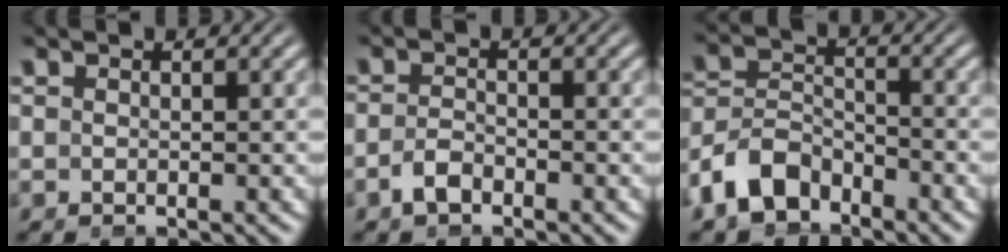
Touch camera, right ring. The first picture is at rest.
{"total": 1.8, "force": [-1.7, 0.1, 0.3], "torque": [-0.001, -0.001, -0.035]}
{"total": 5.7, "force": [-4.1, 3.5, 1.9], "torque": [-0.035, -0.019, -0.070]}